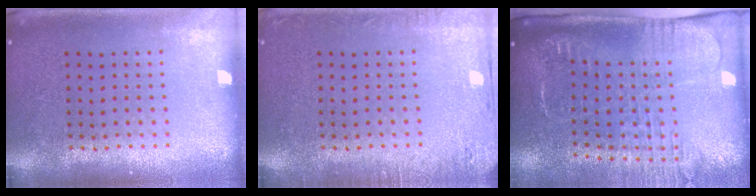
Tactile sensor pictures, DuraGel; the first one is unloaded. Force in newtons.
{"total": 1.9, "press": 1.9, "slide": 0.2}
{"total": 2.7, "press": 2.1, "slide": 1.7}